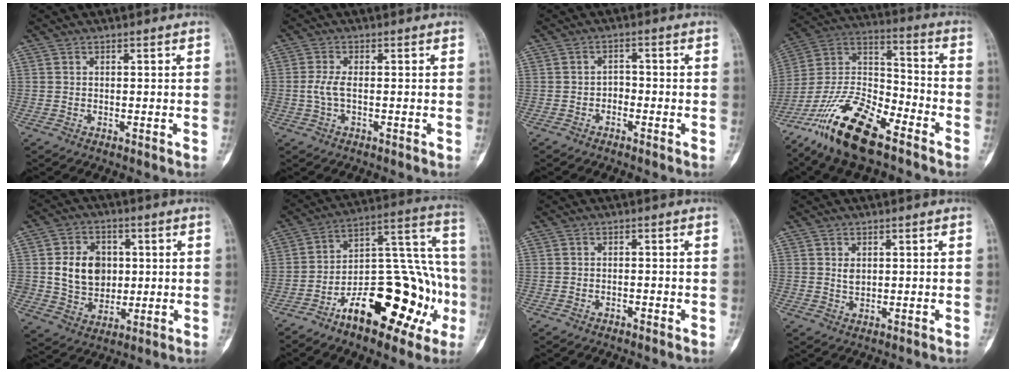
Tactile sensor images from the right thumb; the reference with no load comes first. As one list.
[{"total": 2.9, "force": [-0.3, 1.2, 2.6], "torque": [-0.070, 0.000, -0.010]}, {"total": 2.1, "force": [-1.3, 1.4, 0.9], "torque": [-0.002, 0.017, -0.025]}, {"total": 19.3, "force": [-13.0, 6.9, 12.6], "torque": [-0.237, 0.072, -0.240]}, {"total": 11.5, "force": [1.4, 9.2, 6.7], "torque": [-0.075, -0.004, 0.032]}, {"total": 26.1, "force": [-10.3, 11.9, 20.9], "torque": [-0.276, 0.085, -0.146]}, {"total": 0.8, "force": [-0.5, 0.4, 0.5], "torque": [-0.011, 0.007, -0.010]}, {"total": 1.7, "force": [0.5, 1.1, 1.1], "torque": [-0.015, -0.005, 0.012]}]